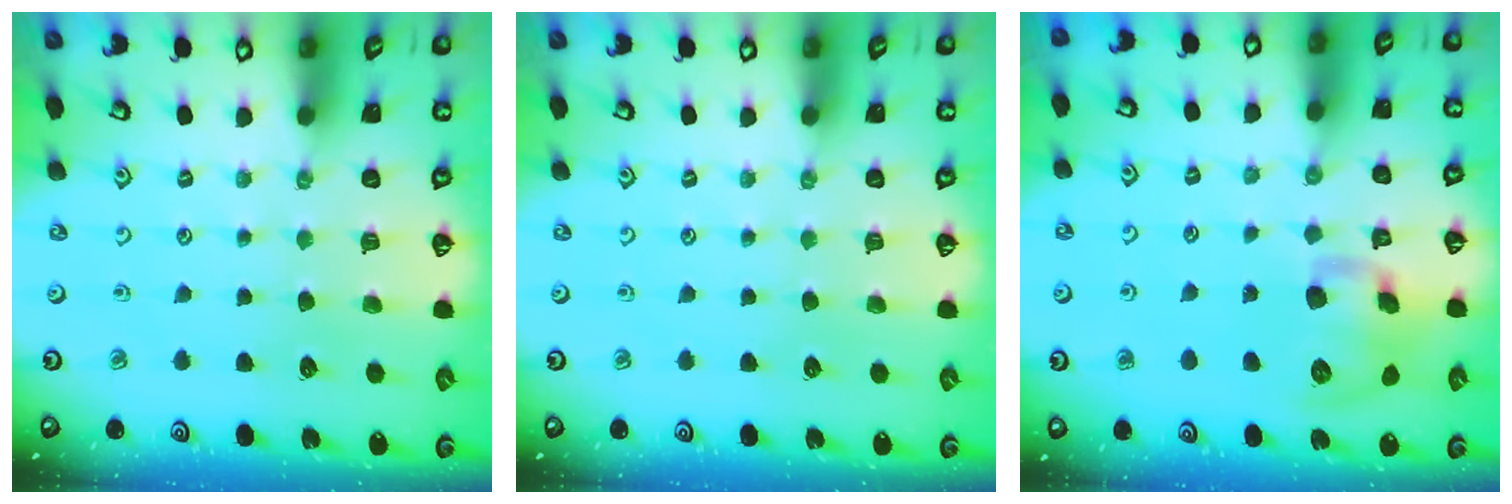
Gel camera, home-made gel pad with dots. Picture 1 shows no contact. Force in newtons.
{"total": 0.0}
{"total": 12.9, "press": 12.7, "slide": 2.1}